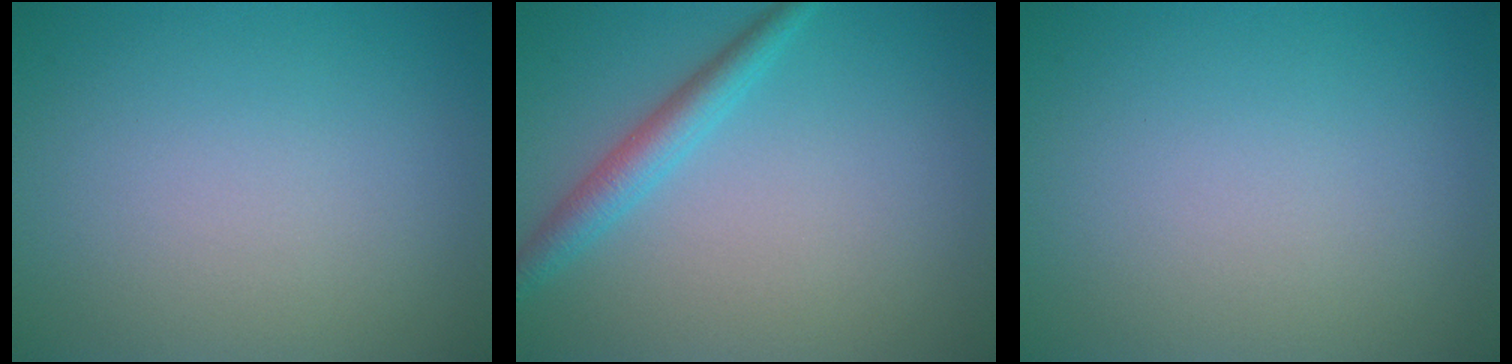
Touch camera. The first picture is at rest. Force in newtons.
{"total": 2.6, "press": 2.6, "slide": 0.0}
{"total": 0.0}